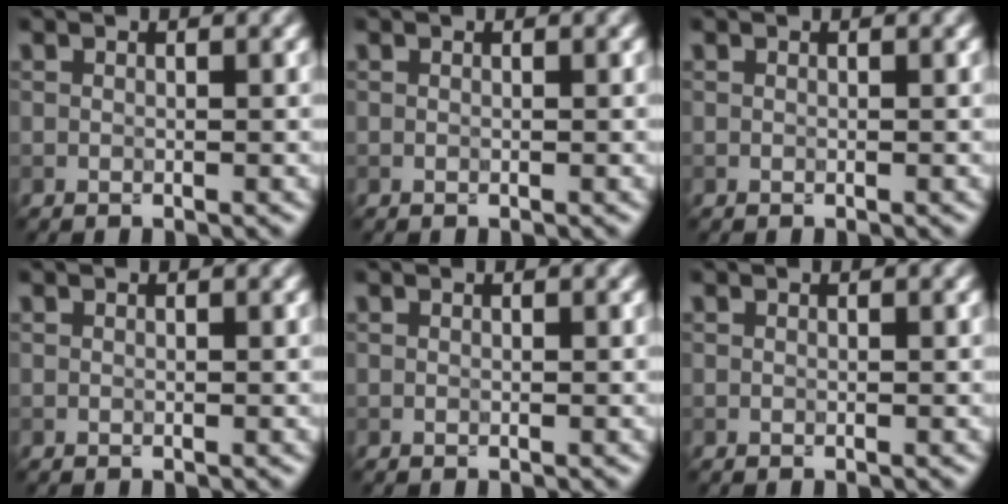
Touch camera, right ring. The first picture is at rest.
{"total": 0.0}
{"total": 0.0}
{"total": 0.0}
{"total": 0.0}
{"total": 0.0}